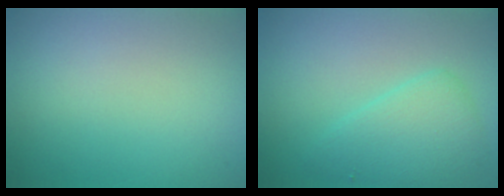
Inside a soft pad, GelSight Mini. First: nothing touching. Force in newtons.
{"total": 3.4, "press": 3.4, "slide": 0.1}